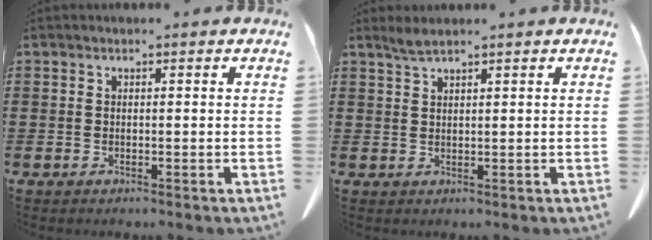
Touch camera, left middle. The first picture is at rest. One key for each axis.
{"total": 1.8, "fx": 1.4, "fy": 0.1, "fz": 1.1, "tx": -0.023, "ty": 0.001, "tz": 0.027}